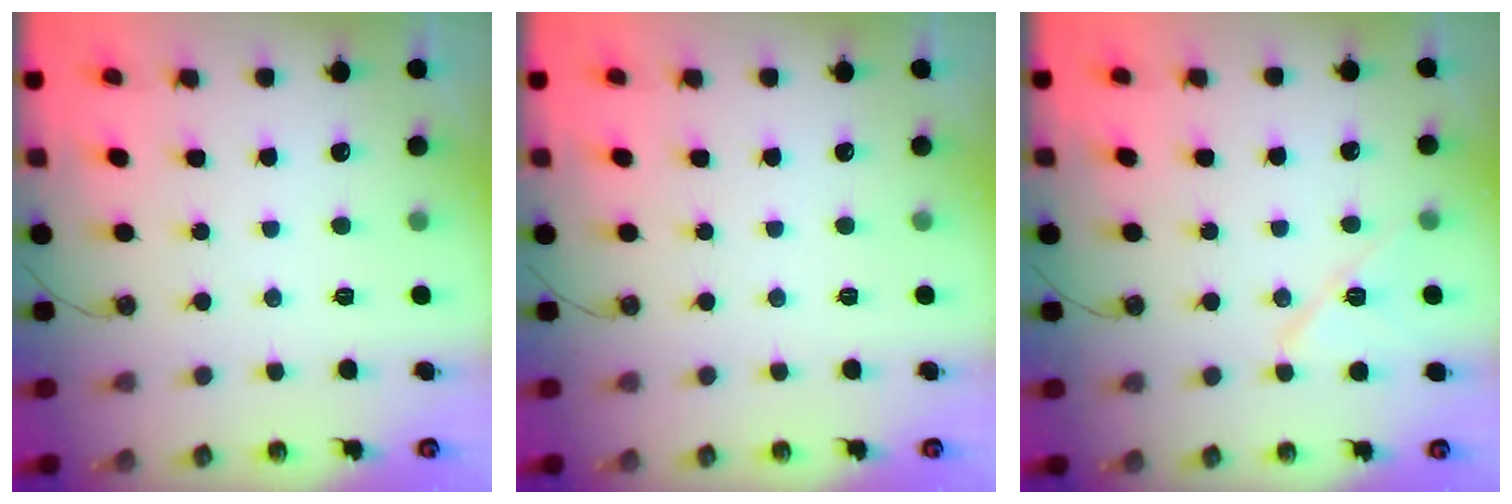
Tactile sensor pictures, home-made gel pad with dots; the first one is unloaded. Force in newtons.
{"total": 0.0}
{"total": 9.4, "press": 9.3, "slide": 1.1}